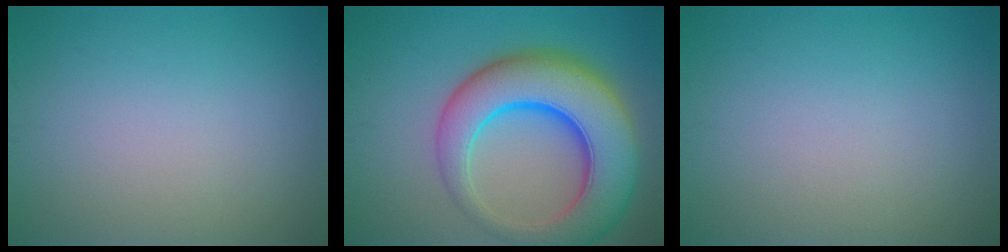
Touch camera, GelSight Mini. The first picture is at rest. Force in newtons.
{"total": 11.2, "press": 11.1, "slide": 0.5}
{"total": 0.0}